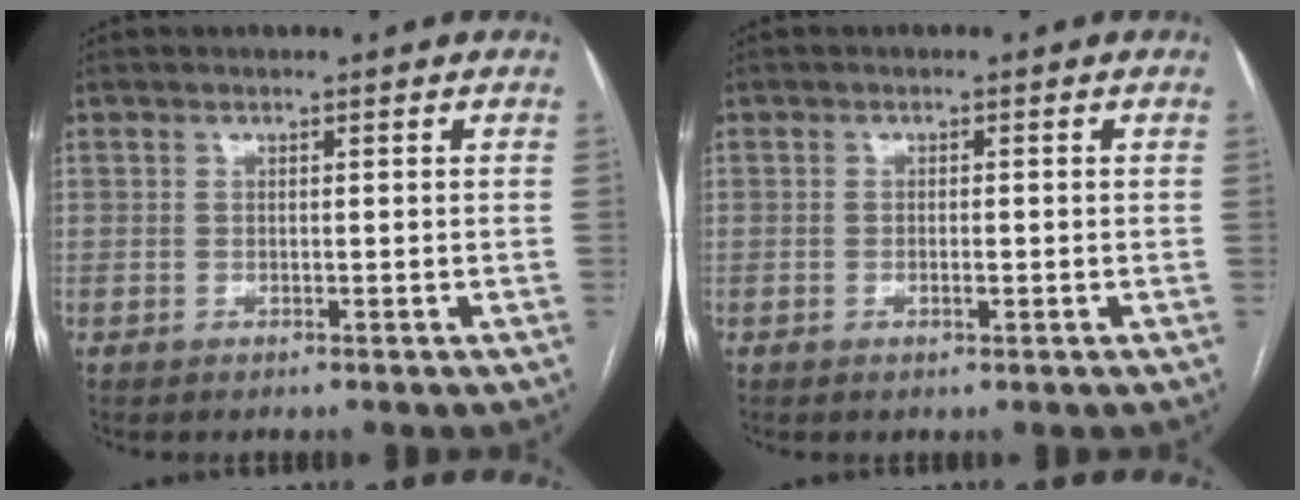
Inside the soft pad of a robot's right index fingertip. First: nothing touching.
{"total": 1.4, "force": [-0.4, 0.5, 1.2], "torque": [-0.022, -0.001, -0.005]}